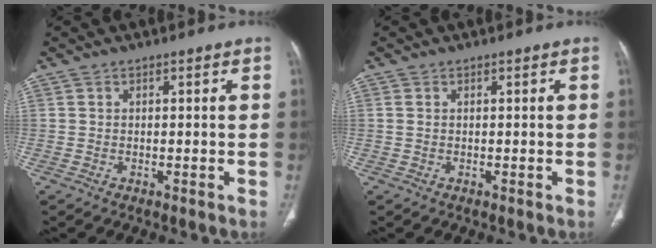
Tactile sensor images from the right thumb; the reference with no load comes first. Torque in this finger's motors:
{"motor_torque": [-0.39, -0.55, 0.03, 0.62, 0.04]}